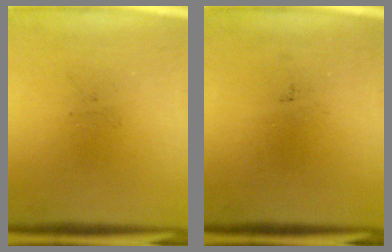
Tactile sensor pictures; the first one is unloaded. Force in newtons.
{"total": 0.0}